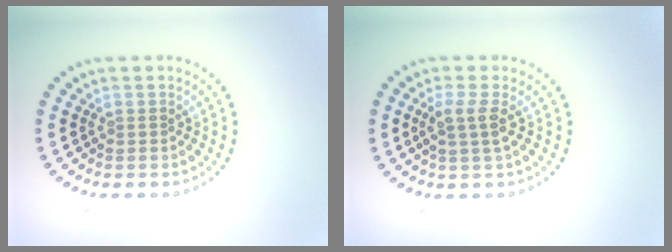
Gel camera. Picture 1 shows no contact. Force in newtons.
{"total": 2.0, "press": 1.6, "slide": 1.2}